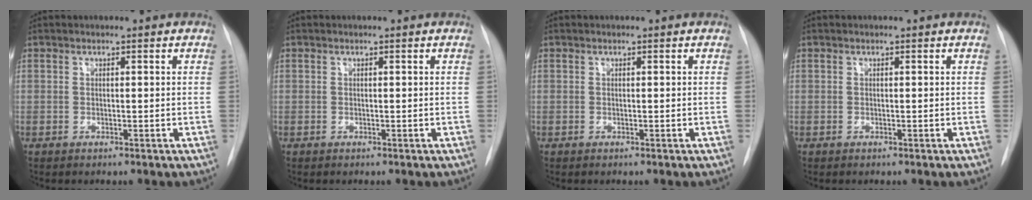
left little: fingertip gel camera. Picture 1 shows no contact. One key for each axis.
{"total": 0.0}
{"total": 0.0}
{"total": 0.0}